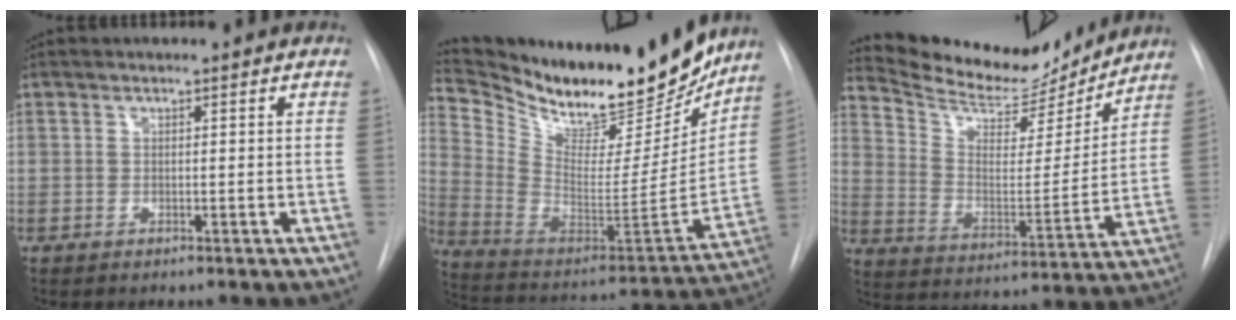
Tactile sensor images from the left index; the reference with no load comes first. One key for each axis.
{"total": 25.0, "fx": 22.0, "fy": 6.6, "fz": 9.9, "tx": -0.175, "ty": -0.051, "tz": 0.334}
{"total": 15.8, "fx": 15.3, "fy": 2.8, "fz": 2.6, "tx": -0.053, "ty": -0.030, "tz": 0.241}